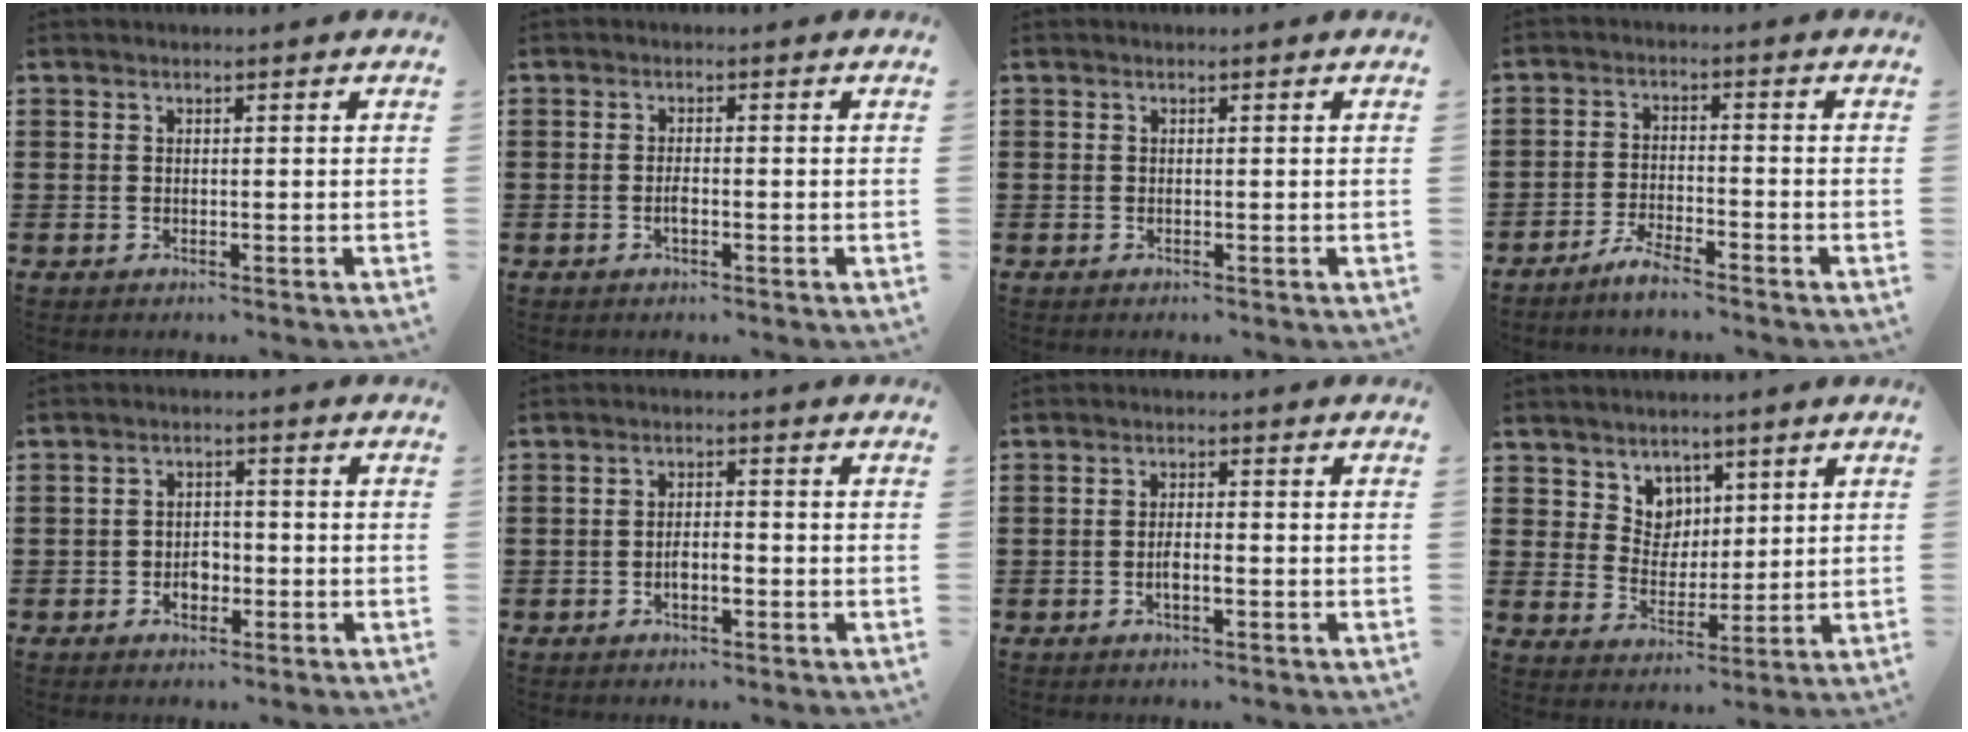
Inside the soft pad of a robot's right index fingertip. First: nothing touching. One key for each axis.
{"total": 1.6, "fx": -0.6, "fy": 0.5, "fz": 1.4, "tx": -0.028, "ty": 0.000, "tz": -0.011}
{"total": 0.0}
{"total": 3.6, "fx": -3.4, "fy": 0.1, "fz": 1.3, "tx": -0.030, "ty": 0.002, "tz": -0.068}
{"total": 2.6, "fx": -1.1, "fy": 2.0, "fz": 1.3, "tx": -0.030, "ty": 0.005, "tz": -0.023}
{"total": 2.7, "fx": -1.1, "fy": 1.0, "fz": 2.3, "tx": -0.043, "ty": 0.003, "tz": -0.020}
{"total": 2.4, "fx": -0.9, "fy": 0.6, "fz": 2.1, "tx": -0.046, "ty": -0.001, "tz": -0.018}
{"total": 5.4, "fx": 3.5, "fy": 4.1, "fz": 0.2, "tx": -0.032, "ty": -0.002, "tz": 0.066}